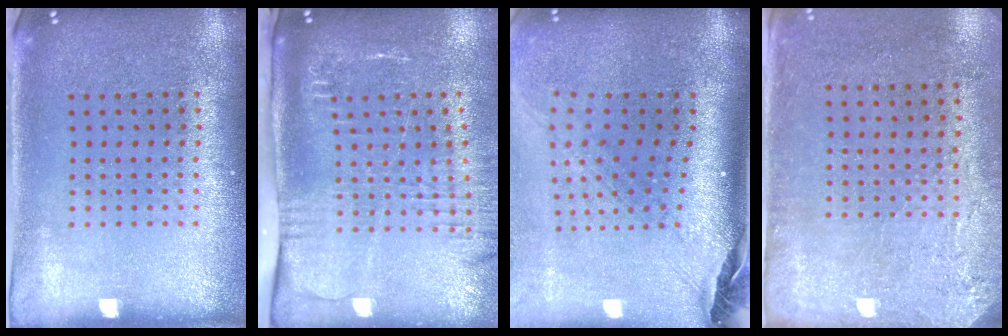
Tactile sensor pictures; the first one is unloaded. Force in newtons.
{"total": 2.6, "press": 2.0, "slide": 1.7}
{"total": 2.7, "press": 1.9, "slide": 1.9}
{"total": 2.9, "press": 2.4, "slide": 1.6}